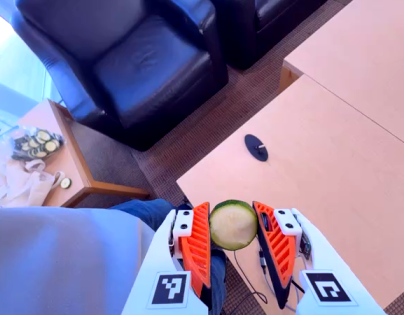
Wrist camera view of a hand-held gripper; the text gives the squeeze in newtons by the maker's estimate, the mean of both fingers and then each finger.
{"total": 8.3, "left": 8.1, "right": 8.5}